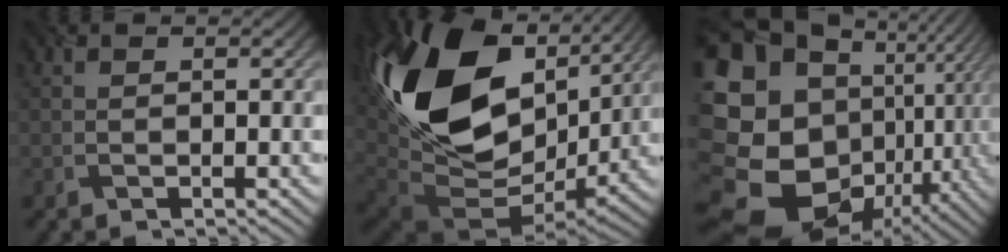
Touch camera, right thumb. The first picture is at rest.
{"total": 20.3, "force": [6.4, 12.9, 14.3], "torque": [-0.332, 0.007, 0.117]}
{"total": 23.9, "force": [-3.8, 20.1, 12.4], "torque": [-0.292, -0.029, -0.068]}